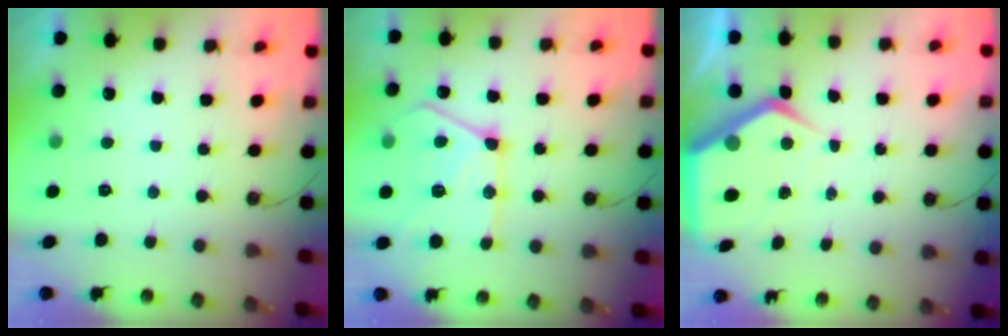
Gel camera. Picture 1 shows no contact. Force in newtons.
{"total": 17.0, "press": 17.0, "slide": 1.0}
{"total": 8.1, "press": 8.1, "slide": 0.7}